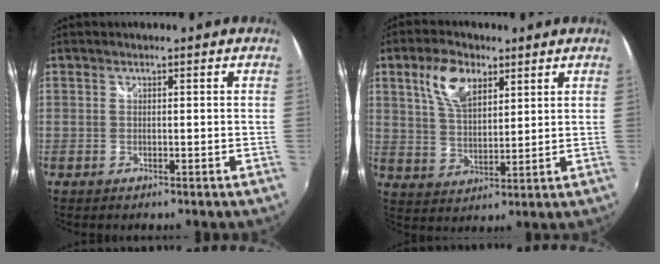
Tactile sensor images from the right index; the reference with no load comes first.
{"total": 8.9, "force": [4.6, 4.7, 6.1], "torque": [-0.118, 0.013, 0.087]}